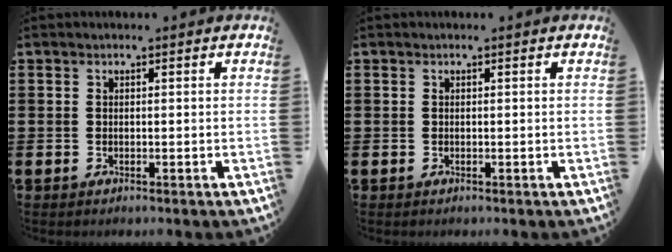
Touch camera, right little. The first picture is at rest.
{"total": 0.0}